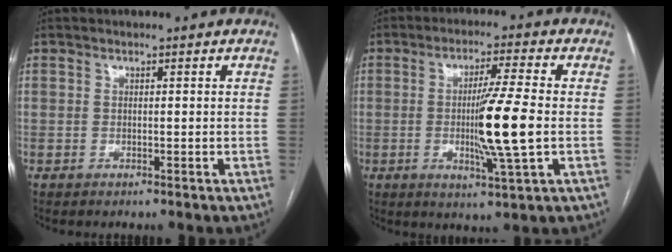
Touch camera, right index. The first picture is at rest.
{"total": 10.3, "force": [-1.2, -0.6, 10.2], "torque": [-0.182, -0.013, -0.024]}